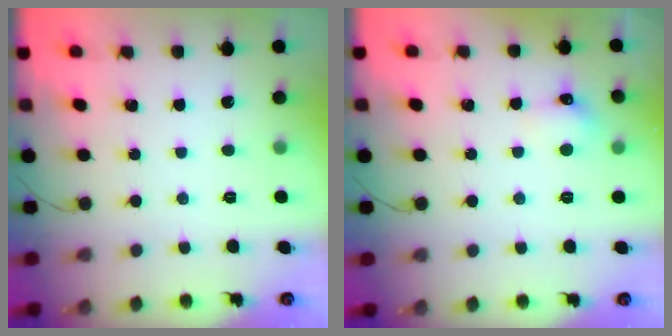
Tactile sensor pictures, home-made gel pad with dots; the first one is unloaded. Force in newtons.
{"total": 5.4, "press": 5.1, "slide": 1.9}